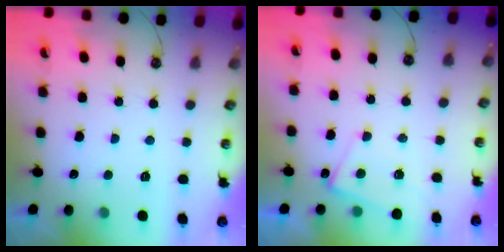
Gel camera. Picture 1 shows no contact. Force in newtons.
{"total": 4.3, "press": 4.3, "slide": 0.3}